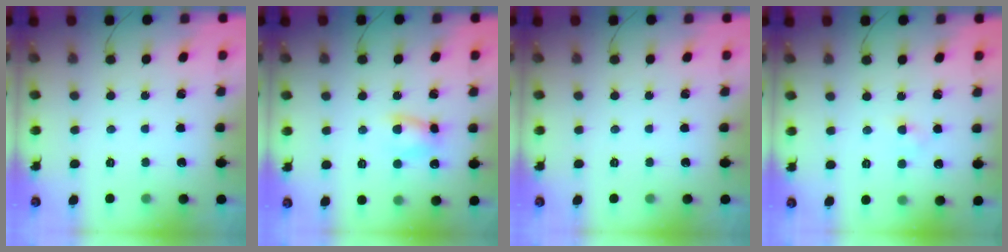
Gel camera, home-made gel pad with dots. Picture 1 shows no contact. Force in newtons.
{"total": 6.1, "press": 6.0, "slide": 0.7}
{"total": 0.0}
{"total": 2.9, "press": 2.7, "slide": 1.1}